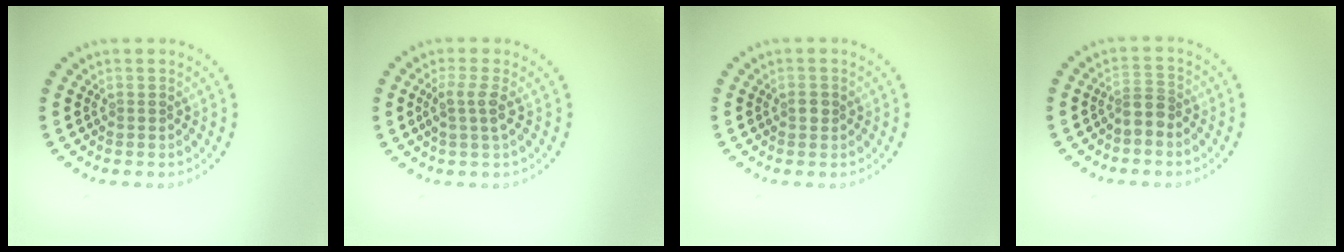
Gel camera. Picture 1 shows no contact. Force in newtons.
{"total": 2.1, "press": 1.7, "slide": 1.1}
{"total": 1.0, "press": 0.9, "slide": 0.2}
{"total": 2.1, "press": 1.6, "slide": 1.4}